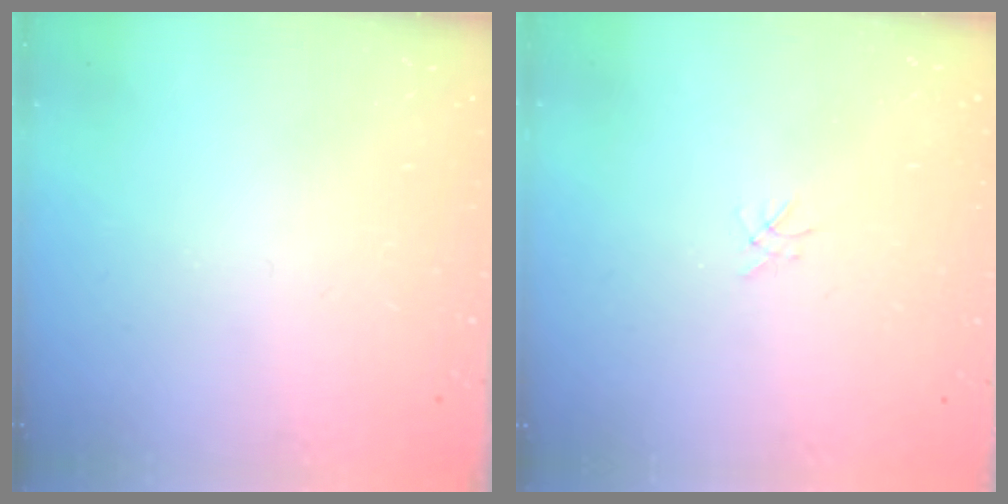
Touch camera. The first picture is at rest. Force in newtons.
{"total": 0.0}